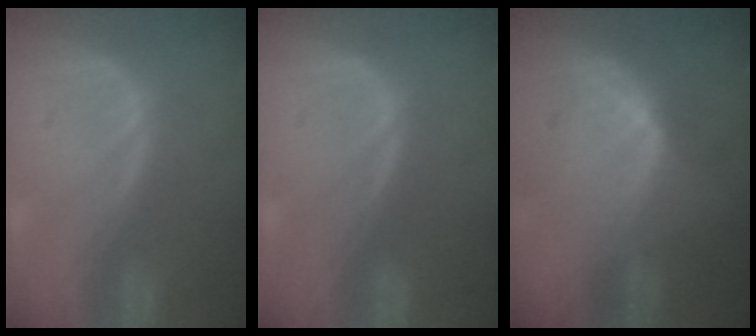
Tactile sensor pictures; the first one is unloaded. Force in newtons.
{"total": 0.0}
{"total": 6.6, "press": 6.2, "slide": 2.3}